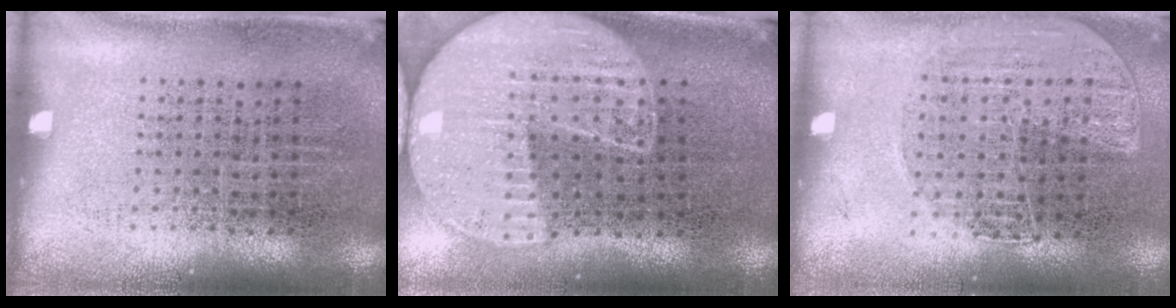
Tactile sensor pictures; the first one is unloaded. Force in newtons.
{"total": 2.1, "press": 1.9, "slide": 0.9}
{"total": 1.3, "press": 1.3, "slide": 0.1}